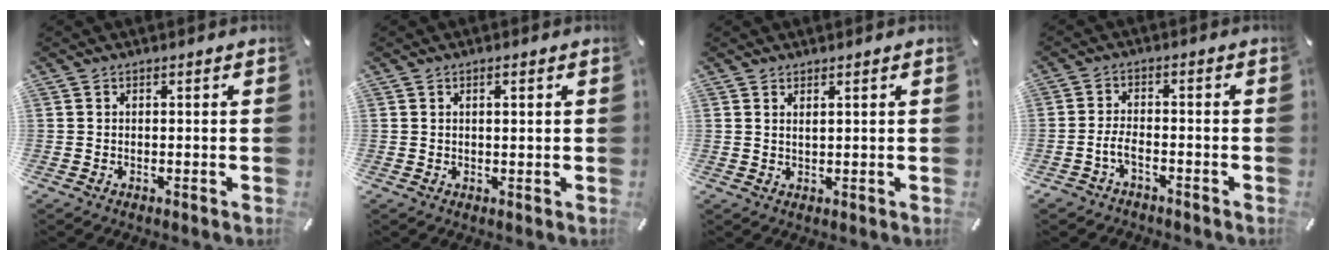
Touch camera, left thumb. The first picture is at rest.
{"total": 1.0, "force": [0.3, 0.2, 1.0], "torque": [-0.021, 0.001, 0.005]}
{"total": 1.2, "force": [0.9, 0.1, 0.8], "torque": [-0.016, -0.002, 0.016]}
{"total": 4.2, "force": [-2.4, 2.3, 2.6], "torque": [-0.065, 0.009, -0.048]}